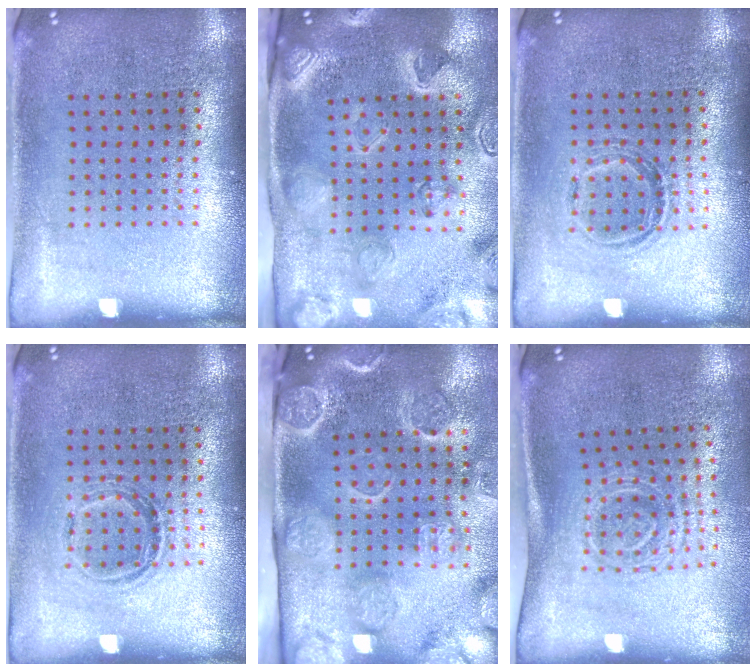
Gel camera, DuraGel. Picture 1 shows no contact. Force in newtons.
{"total": 3.2, "press": 3.1, "slide": 0.4}
{"total": 1.1, "press": 0.9, "slide": 0.7}
{"total": 1.1, "press": 0.9, "slide": 0.7}
{"total": 4.5, "press": 3.4, "slide": 2.9}
{"total": 1.7, "press": 1.3, "slide": 1.2}